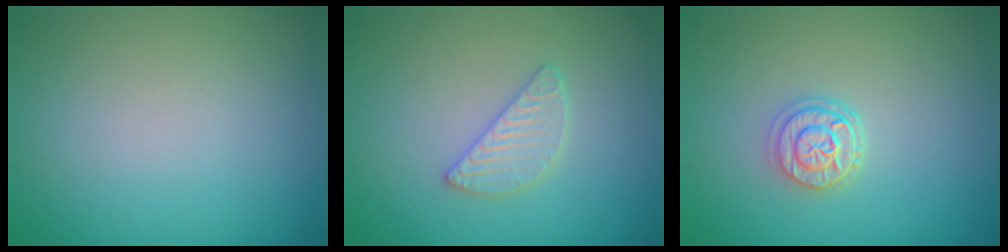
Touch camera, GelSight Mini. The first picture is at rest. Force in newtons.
{"total": 2.0, "press": 2.0, "slide": 0.2}
{"total": 2.6, "press": 2.2, "slide": 1.5}